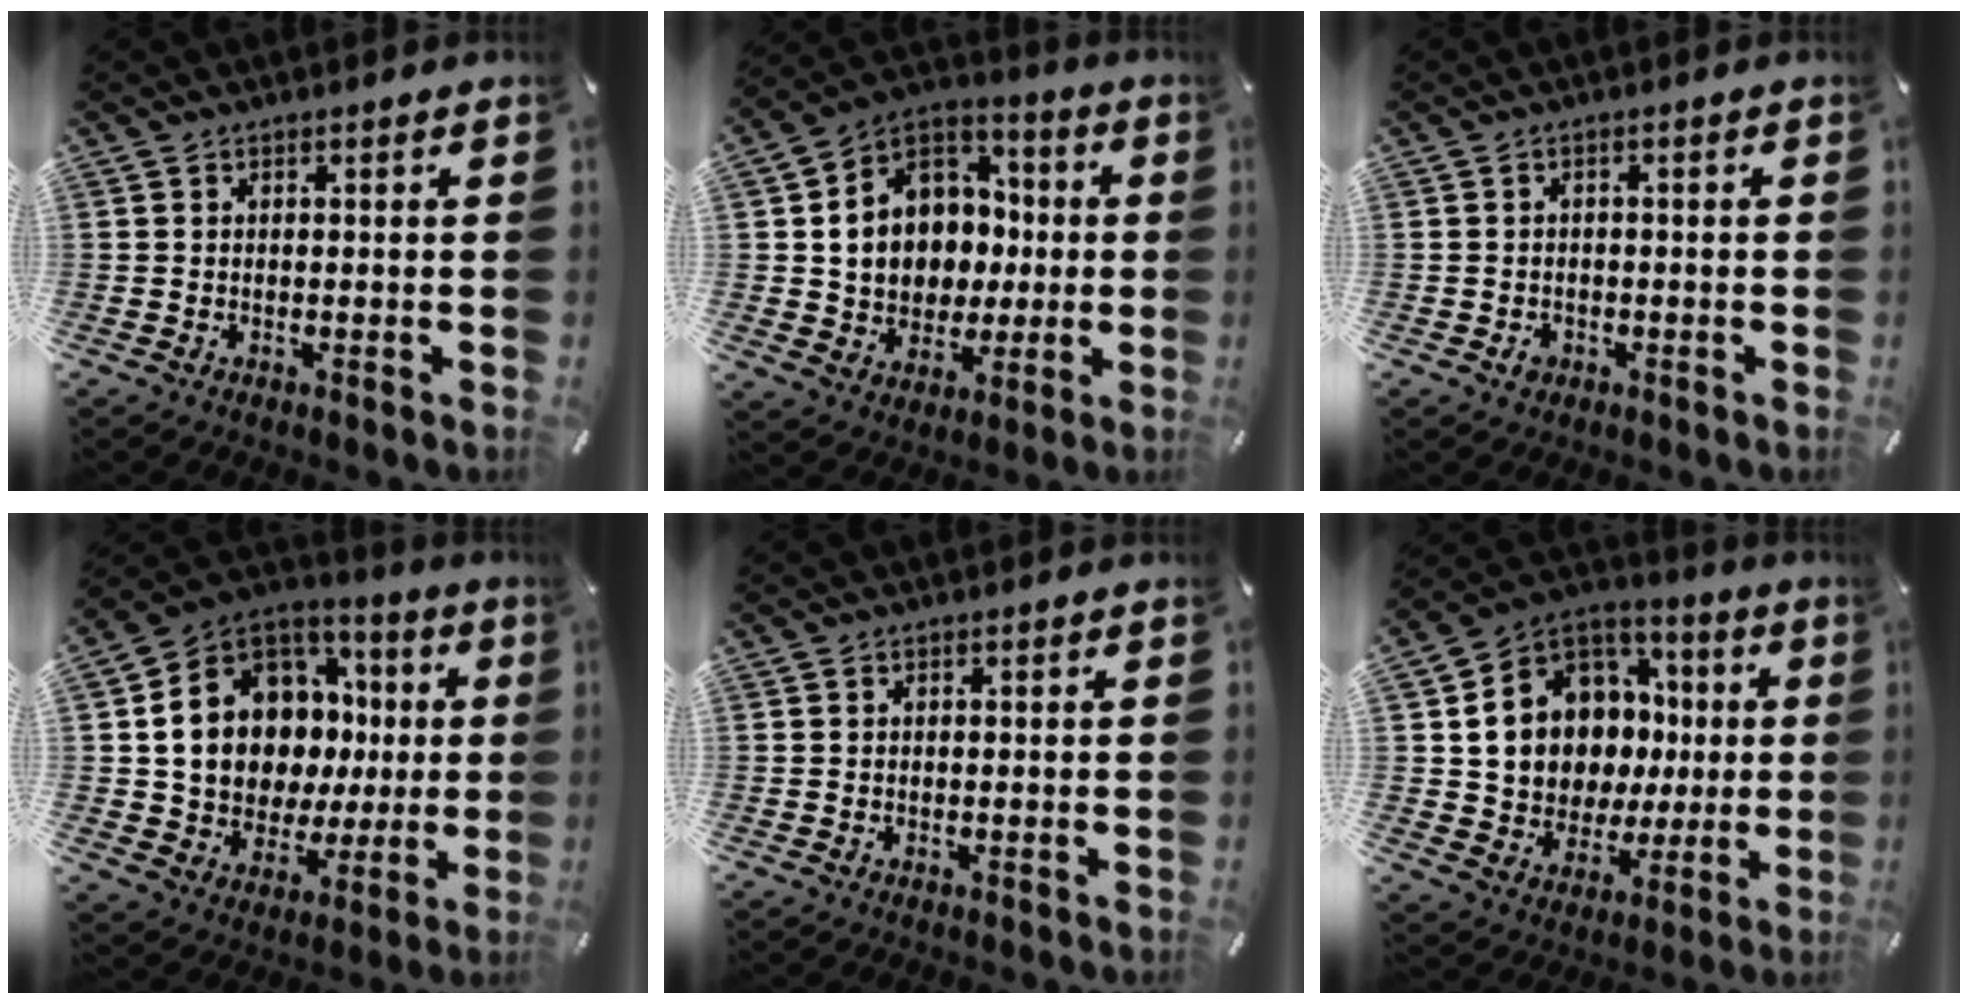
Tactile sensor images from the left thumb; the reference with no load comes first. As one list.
[{"total": 13.1, "force": [0.0, 12.0, 5.1], "torque": [-0.110, -0.011, 0.008]}, {"total": 2.1, "force": [-0.7, 1.8, 0.8], "torque": [-0.016, 0.005, -0.015]}, {"total": 15.6, "force": [2.0, 13.4, 7.8], "torque": [-0.148, -0.027, 0.051]}, {"total": 0.0}, {"total": 13.8, "force": [1.8, 12.5, 5.5], "torque": [-0.110, -0.021, 0.051]}]